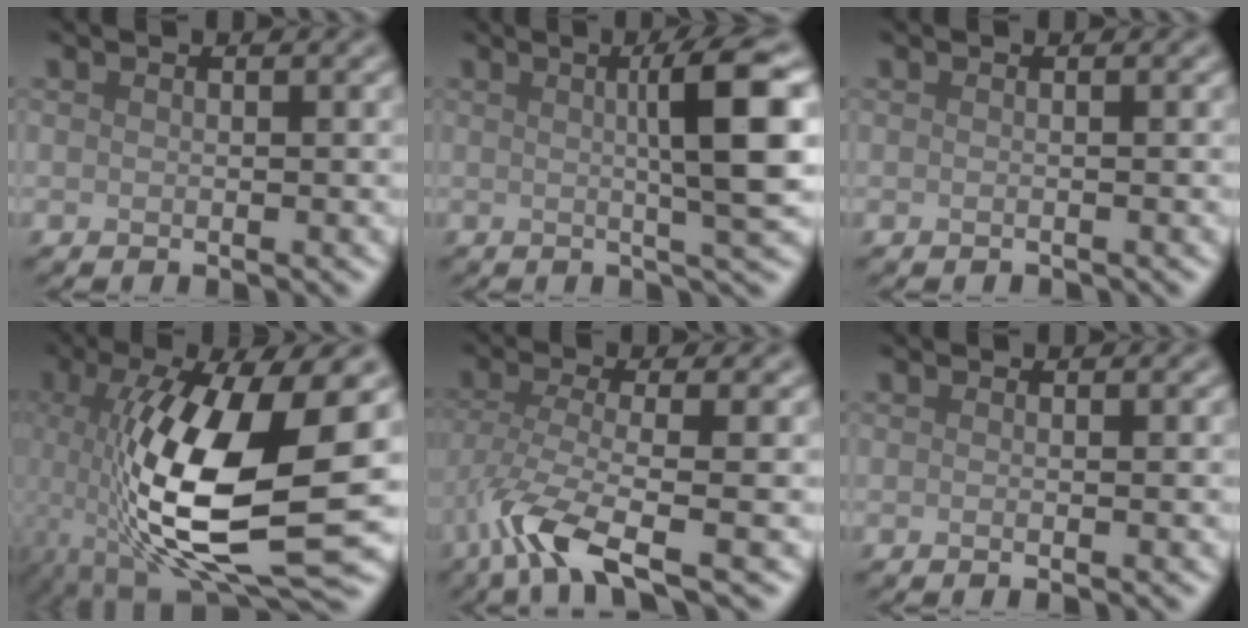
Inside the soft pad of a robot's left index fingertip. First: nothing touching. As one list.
[{"total": 6.7, "force": [0.9, 0.9, 6.5], "torque": [-0.089, 0.012, 0.014]}, {"total": 0.7, "force": [-0.6, 0.1, 0.2], "torque": [-0.001, -0.003, -0.014]}, {"total": 13.1, "force": [-1.7, 4.1, 12.3], "torque": [-0.233, -0.016, -0.033]}, {"total": 6.1, "force": [-3.3, 1.5, 4.9], "torque": [-0.102, -0.010, -0.074]}, {"total": 1.0, "force": [-0.1, 0.4, 0.9], "torque": [-0.009, -0.007, -0.008]}]